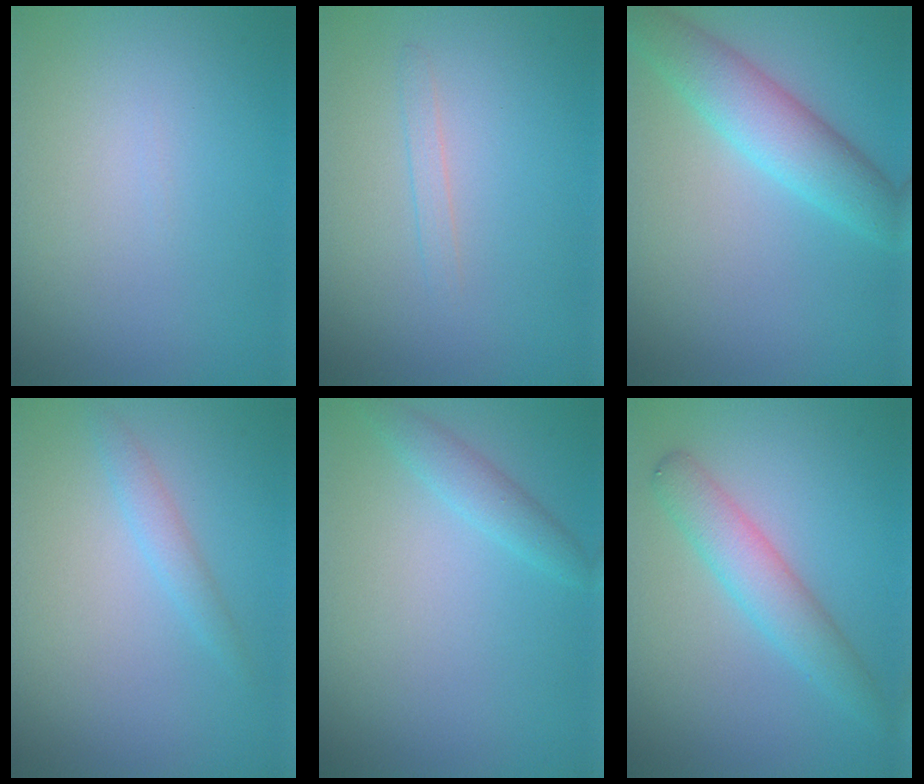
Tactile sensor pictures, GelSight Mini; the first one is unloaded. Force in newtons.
{"total": 0.9, "press": 0.9, "slide": 0.1}
{"total": 4.9, "press": 4.9, "slide": 0.1}
{"total": 1.5, "press": 1.5, "slide": 0.1}
{"total": 1.8, "press": 1.8, "slide": 0.2}
{"total": 3.7, "press": 3.7, "slide": 0.1}